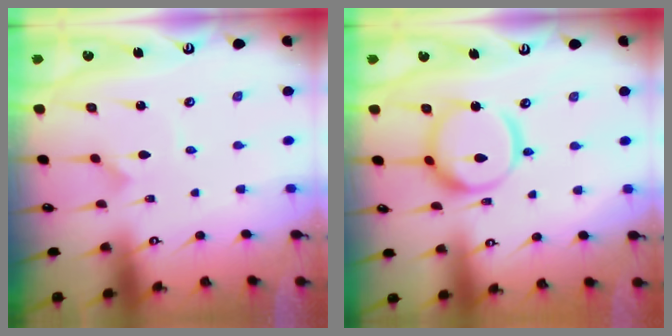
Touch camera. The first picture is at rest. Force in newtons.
{"total": 15.6, "press": 15.6, "slide": 1.4}